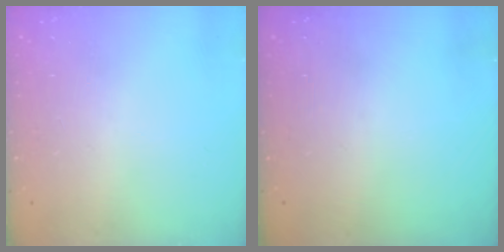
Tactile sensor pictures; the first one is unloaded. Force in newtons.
{"total": 0.0}